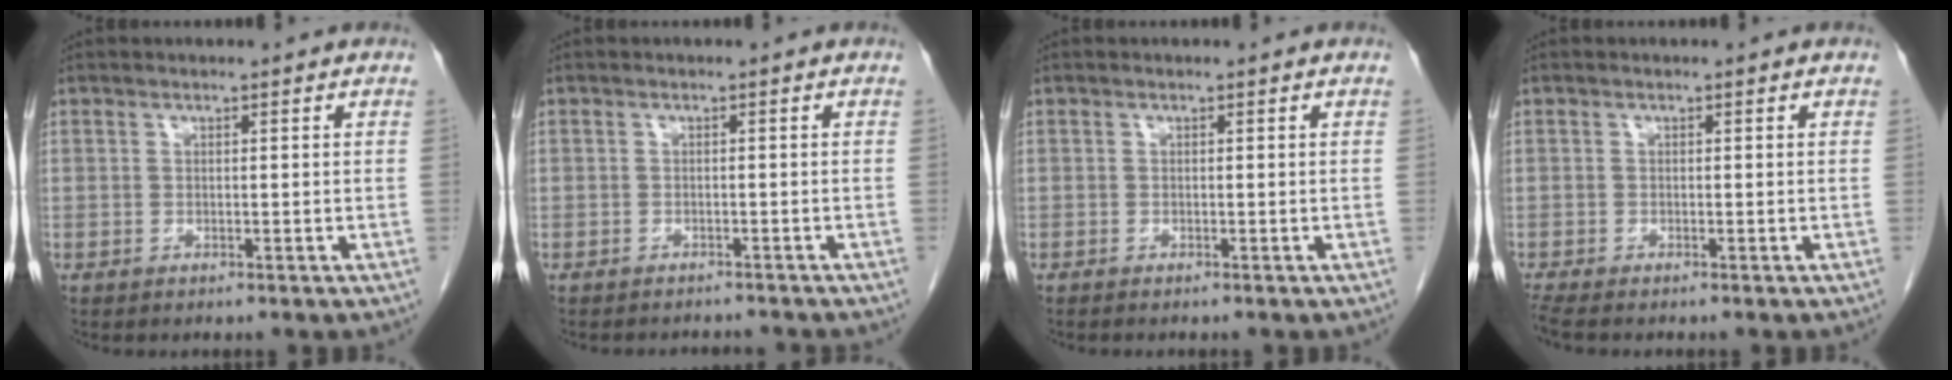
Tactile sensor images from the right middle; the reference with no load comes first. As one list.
[{"total": 3.7, "force": [-3.4, 1.3, 0.2], "torque": [0.003, -0.002, -0.047]}, {"total": 0.8, "force": [-0.7, 0.0, 0.4], "torque": [-0.003, -0.001, -0.010]}, {"total": 1.4, "force": [-1.3, -0.4, 0.5], "torque": [-0.015, -0.006, -0.025]}]